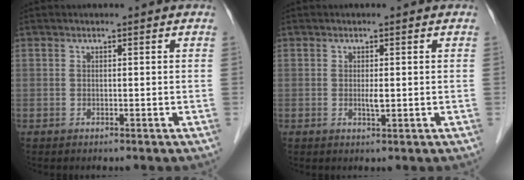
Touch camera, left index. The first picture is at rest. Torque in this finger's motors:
{"motor_torque": [0.19, 0.22, 0.00, 0.00]}